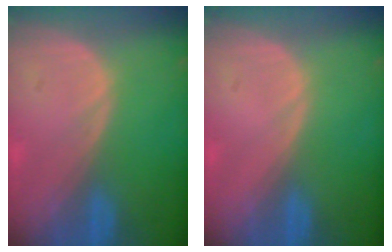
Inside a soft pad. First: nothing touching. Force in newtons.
{"total": 0.0}